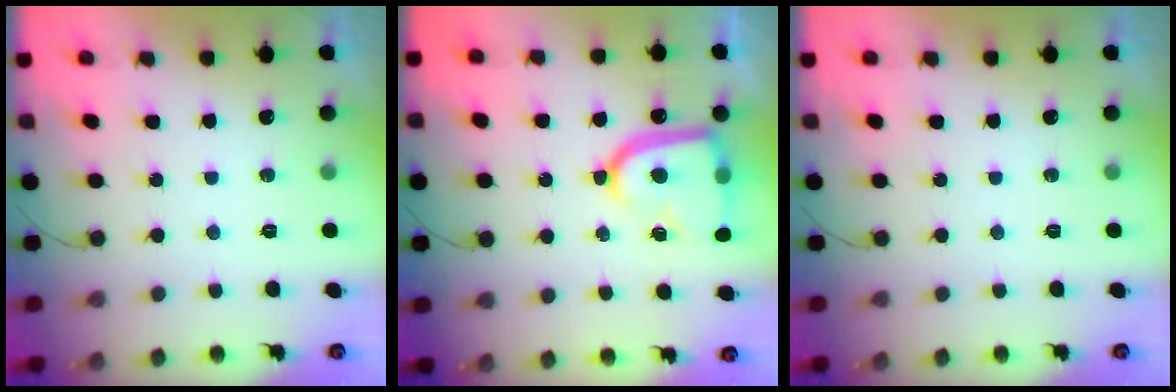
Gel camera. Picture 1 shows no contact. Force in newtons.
{"total": 16.8, "press": 16.7, "slide": 1.7}
{"total": 0.0}